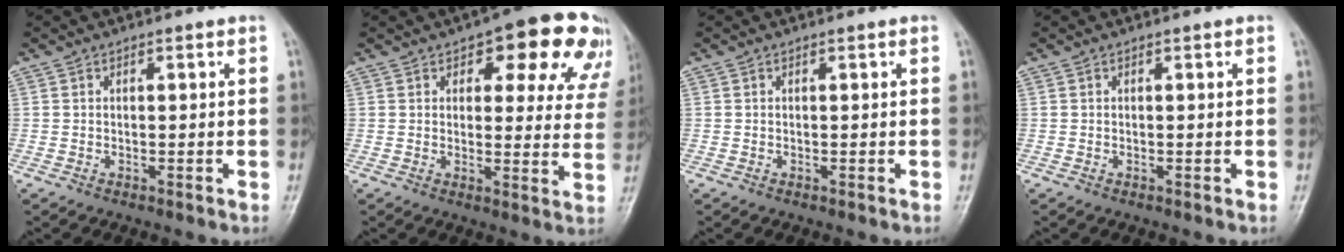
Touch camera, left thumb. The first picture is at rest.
{"total": 16.0, "force": [9.0, 7.4, 11.0], "torque": [-0.079, -0.025, 0.096]}
{"total": 0.0}
{"total": 0.0}